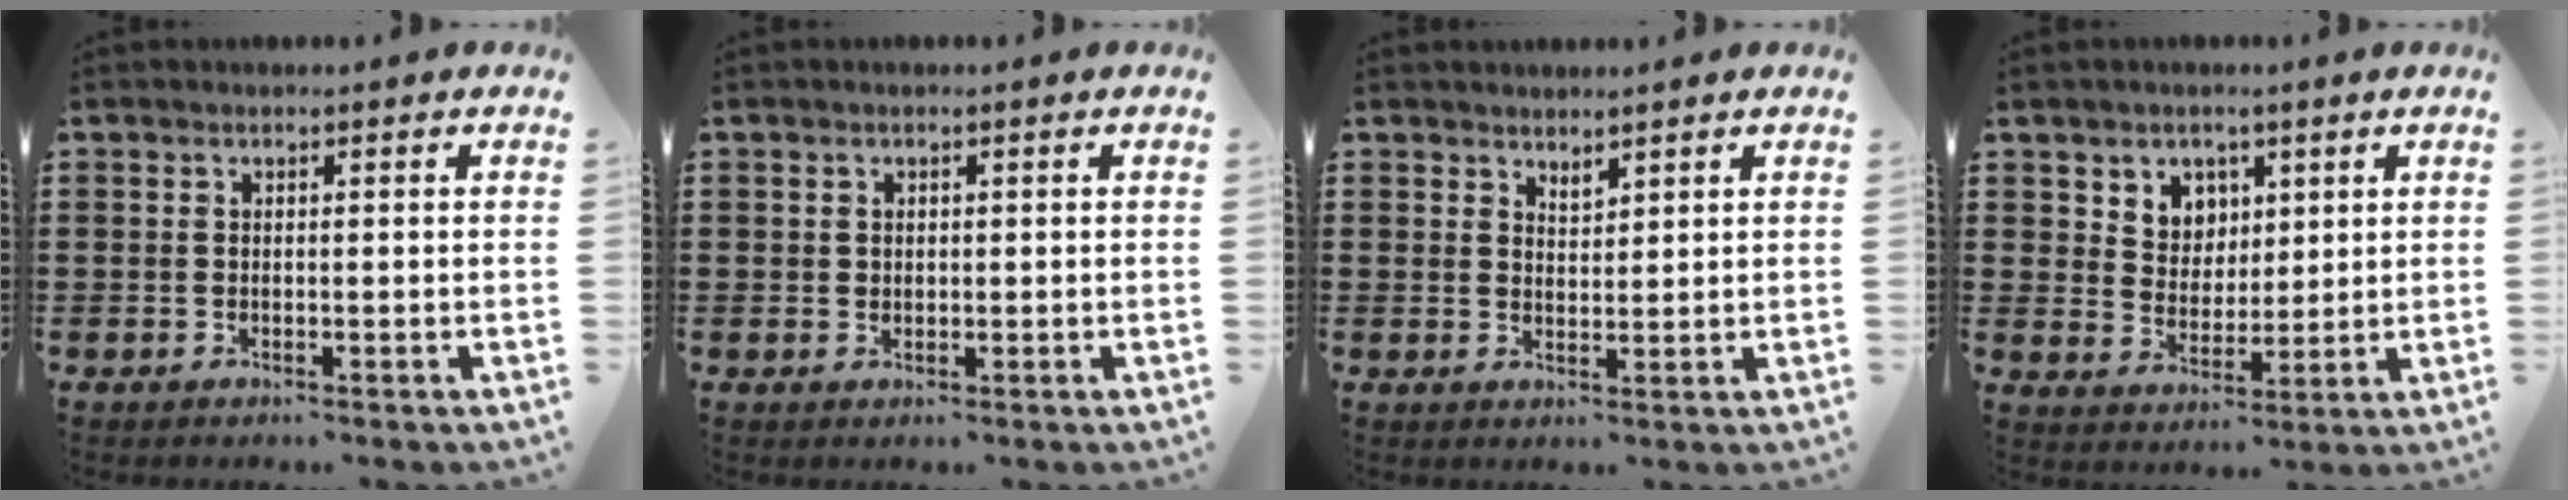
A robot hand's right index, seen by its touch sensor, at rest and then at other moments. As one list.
[{"total": 0.9, "force": [0.4, 0.8, 0.3], "torque": [-0.007, 0.004, 0.008]}, {"total": 1.8, "force": [1.8, 0.4, 0.1], "torque": [-0.004, 0.002, 0.034]}, {"total": 4.9, "force": [2.8, 4.0, 0.4], "torque": [-0.024, 0.004, 0.049]}]